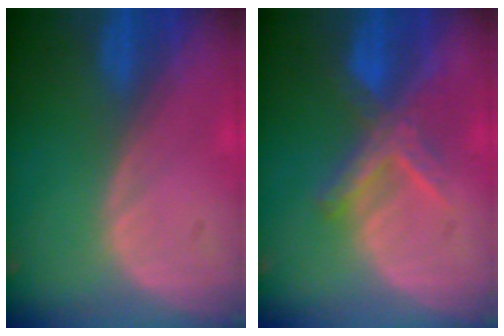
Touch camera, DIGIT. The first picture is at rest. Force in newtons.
{"total": 6.7, "press": 6.1, "slide": 2.9}